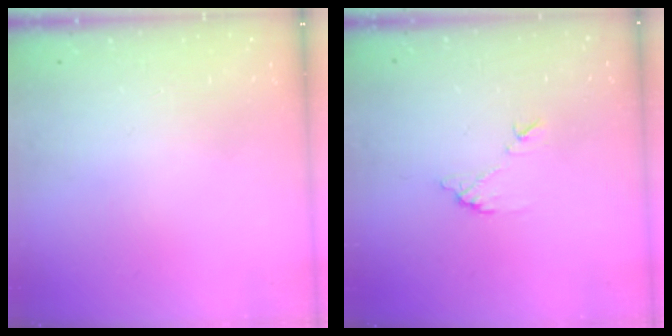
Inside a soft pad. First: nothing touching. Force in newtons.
{"total": 7.2, "press": 7.2, "slide": 0.2}